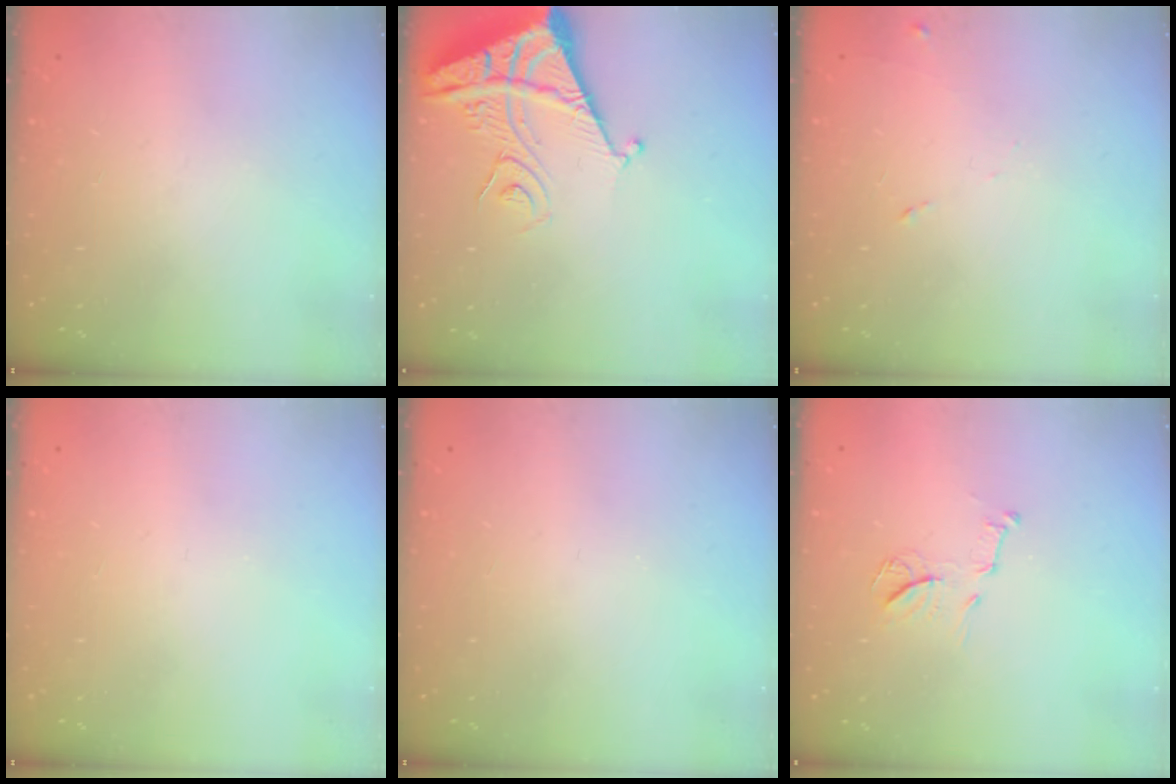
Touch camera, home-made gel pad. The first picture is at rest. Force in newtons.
{"total": 10.0, "press": 9.9, "slide": 1.3}
{"total": 6.1, "press": 6.1, "slide": 0.6}
{"total": 0.0}
{"total": 0.0}
{"total": 9.0, "press": 9.0, "slide": 0.2}